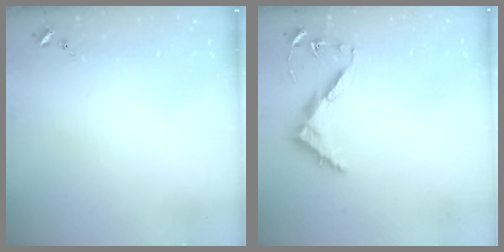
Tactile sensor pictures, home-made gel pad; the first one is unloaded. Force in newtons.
{"total": 8.2, "press": 8.1, "slide": 0.6}